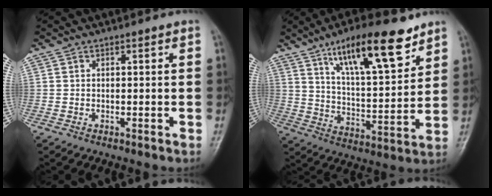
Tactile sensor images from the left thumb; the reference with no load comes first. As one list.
[{"total": 17.6, "force": [10.9, 5.3, 12.8], "torque": [-0.182, -0.051, 0.188]}]